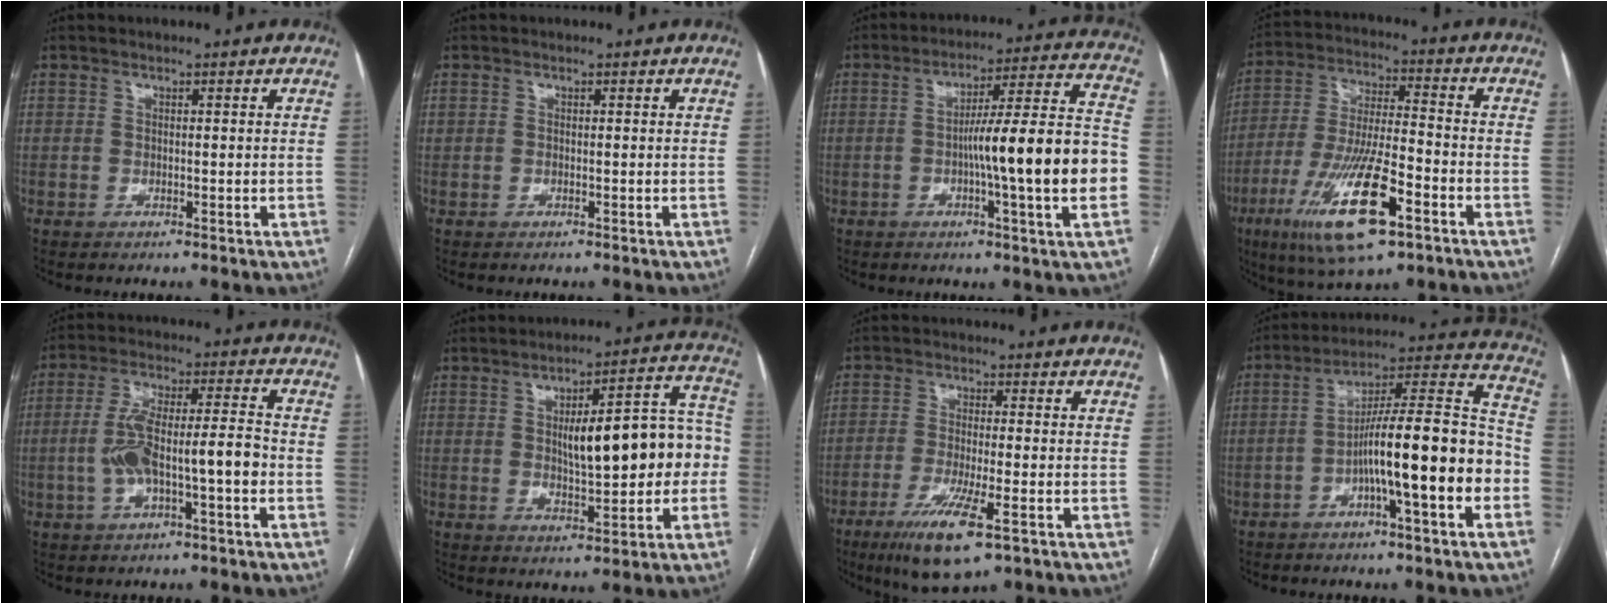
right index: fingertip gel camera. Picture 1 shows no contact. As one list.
[{"total": 0.0}, {"total": 17.3, "force": [-3.2, -0.2, 17.0], "torque": [-0.251, 0.014, -0.052]}, {"total": 17.0, "force": [-8.1, 3.5, 14.5], "torque": [-0.300, -0.023, -0.138]}, {"total": 10.6, "force": [-2.4, 1.9, 10.1], "torque": [-0.193, 0.025, -0.039]}, {"total": 14.6, "force": [-0.3, 4.1, 14.0], "torque": [-0.186, 0.040, 0.006]}, {"total": 9.7, "force": [-5.2, 1.1, 8.1], "torque": [-0.153, -0.026, -0.086]}, {"total": 16.8, "force": [-4.9, 1.0, 16.0], "torque": [-0.248, 0.024, -0.080]}]